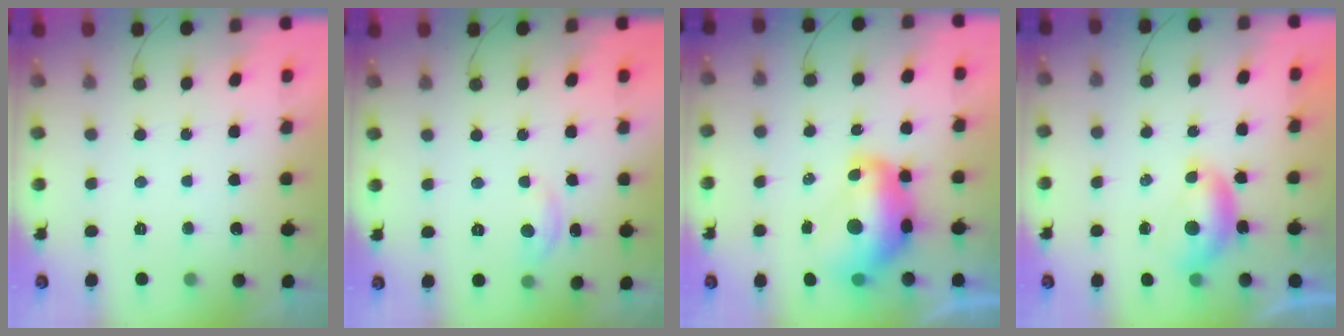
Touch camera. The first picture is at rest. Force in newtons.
{"total": 4.4, "press": 4.4, "slide": 0.5}
{"total": 13.1, "press": 13.0, "slide": 1.3}
{"total": 6.7, "press": 6.6, "slide": 0.7}